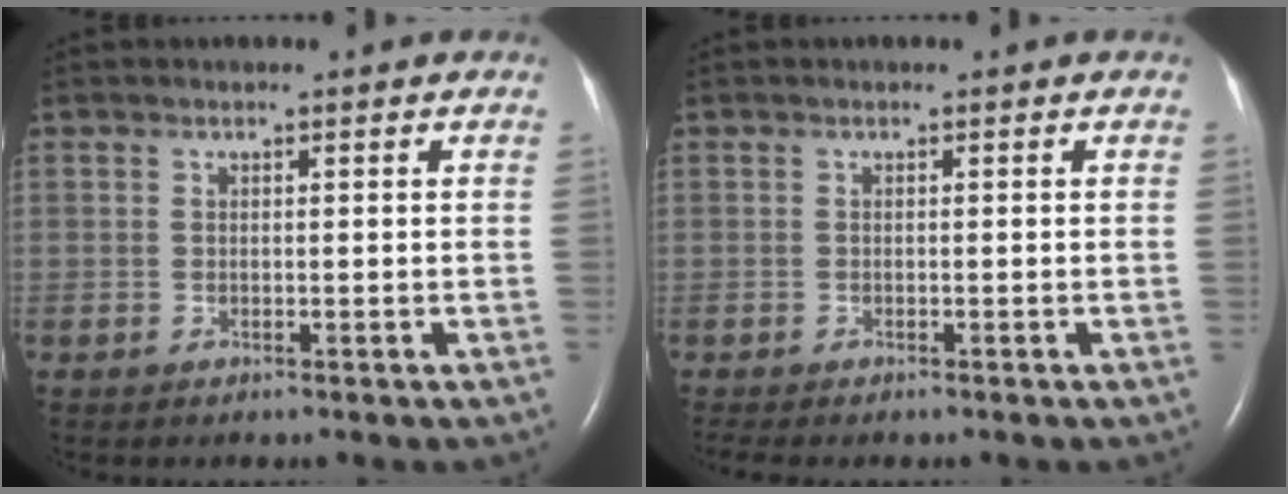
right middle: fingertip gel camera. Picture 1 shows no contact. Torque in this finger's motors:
{"motor_torque": [0.23, -0.19, -0.05, 0.00]}